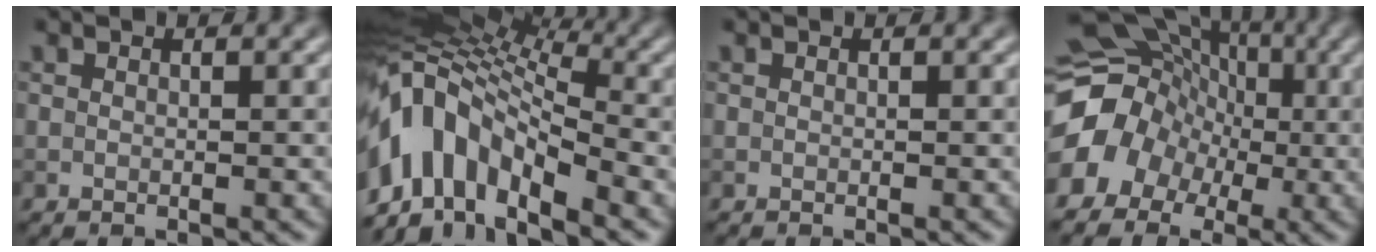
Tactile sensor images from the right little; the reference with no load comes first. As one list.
[{"total": 10.6, "force": [-4.1, 5.9, 7.8], "torque": [-0.141, 0.017, -0.091]}, {"total": 0.0}, {"total": 11.7, "force": [-2.3, 10.5, 4.7], "torque": [-0.088, -0.001, -0.061]}]